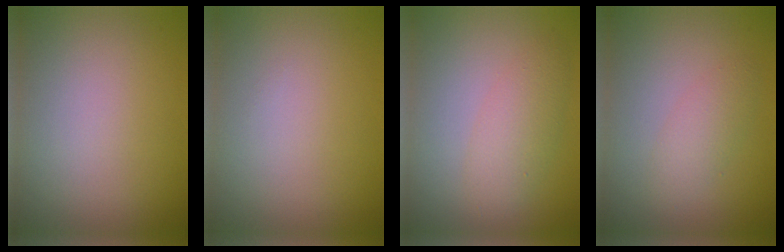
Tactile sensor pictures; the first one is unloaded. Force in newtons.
{"total": 0.0}
{"total": 3.0, "press": 3.0, "slide": 0.0}
{"total": 2.0, "press": 2.0, "slide": 0.0}